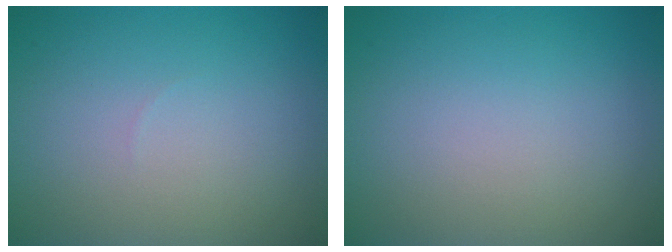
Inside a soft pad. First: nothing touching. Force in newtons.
{"total": 0.0}